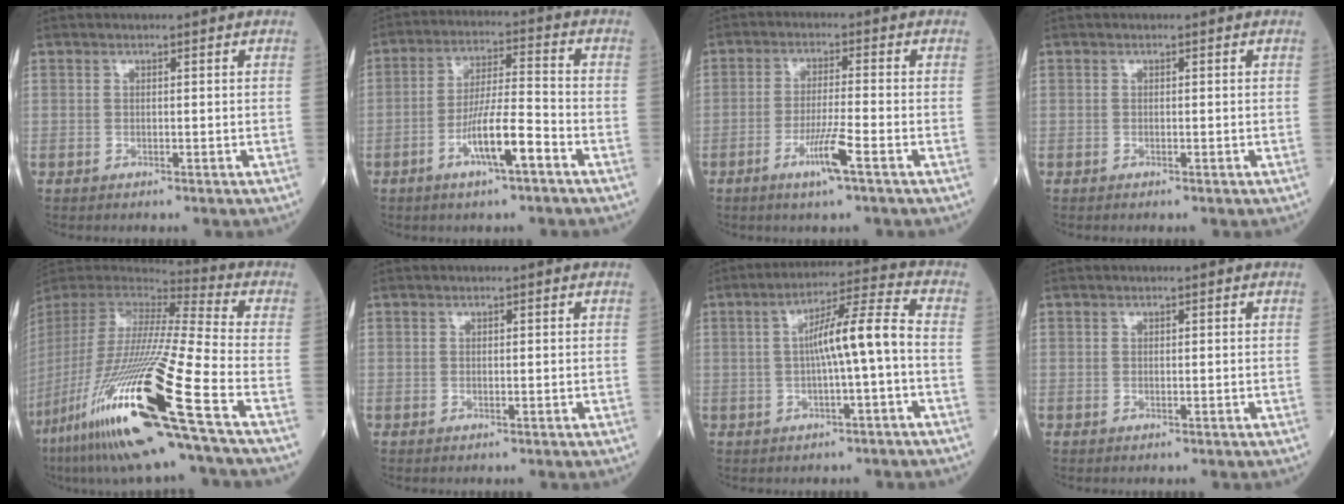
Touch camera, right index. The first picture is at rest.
{"total": 8.7, "force": [-4.2, 0.8, 7.6], "torque": [-0.142, 0.002, -0.075]}
{"total": 5.8, "force": [-2.9, -0.4, 5.0], "torque": [-0.095, -0.010, -0.057]}
{"total": 0.0}
{"total": 30.2, "force": [-14.8, 0.6, 26.3], "torque": [-0.544, -0.073, -0.282]}
{"total": 0.0}
{"total": 8.5, "force": [-0.6, 0.0, 8.5], "torque": [-0.140, 0.023, -0.013]}
{"total": 0.0}